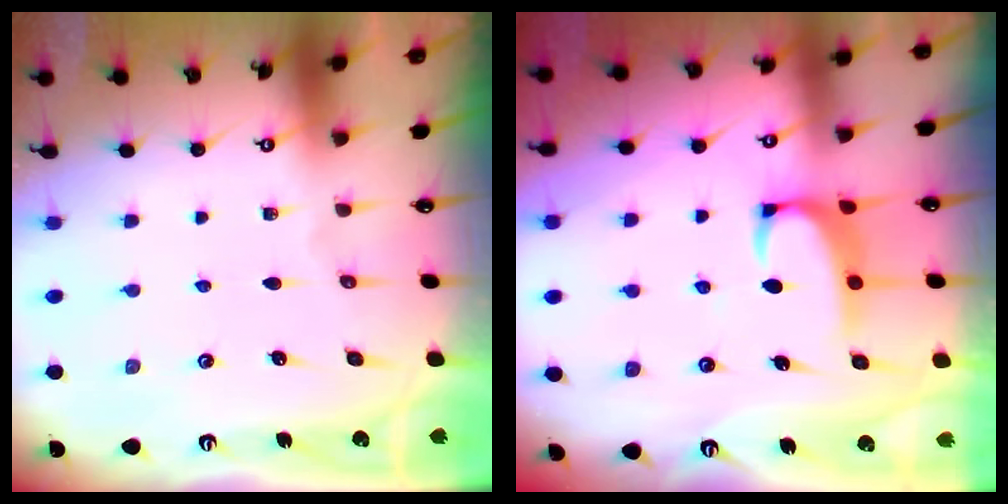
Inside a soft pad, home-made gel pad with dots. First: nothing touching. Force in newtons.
{"total": 2.4, "press": 2.3, "slide": 0.7}